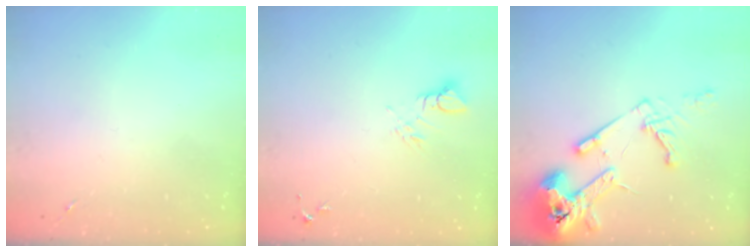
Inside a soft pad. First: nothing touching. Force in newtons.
{"total": 5.0, "press": 4.9, "slide": 0.5}
{"total": 16.7, "press": 16.5, "slide": 2.2}